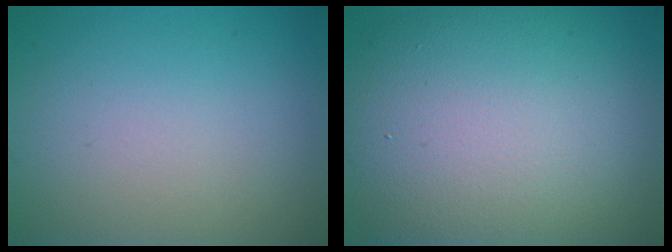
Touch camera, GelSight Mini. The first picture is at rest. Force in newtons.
{"total": 14.3, "press": 14.3, "slide": 0.6}